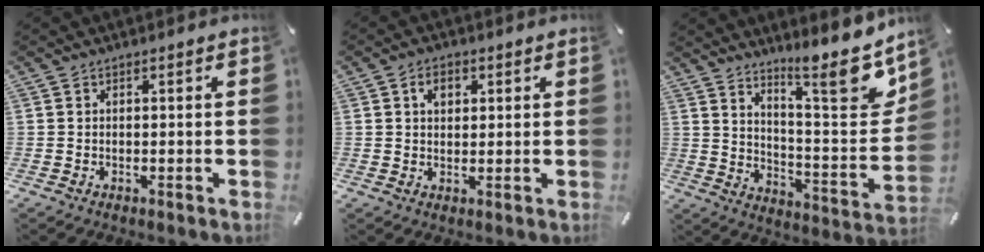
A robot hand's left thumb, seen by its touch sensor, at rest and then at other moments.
{"total": 3.3, "force": [1.3, 2.4, 1.9], "torque": [-0.027, 0.001, 0.018]}
{"total": 16.4, "force": [12.4, 3.5, 10.1], "torque": [-0.136, -0.117, 0.196]}